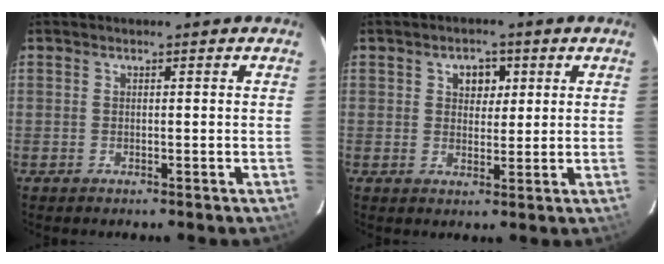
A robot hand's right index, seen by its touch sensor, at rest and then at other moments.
{"total": 4.0, "force": [1.5, 3.0, 2.1], "torque": [-0.025, 0.010, 0.024]}